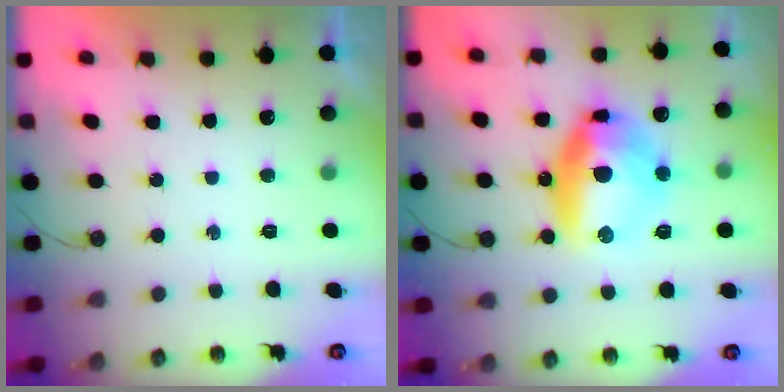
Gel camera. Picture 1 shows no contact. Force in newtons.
{"total": 16.1, "press": 15.9, "slide": 2.5}